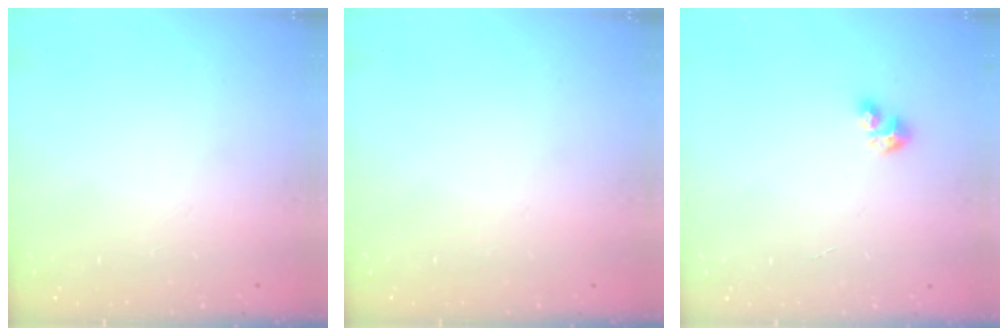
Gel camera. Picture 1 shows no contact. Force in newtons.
{"total": 0.0}
{"total": 3.2, "press": 3.2, "slide": 0.4}